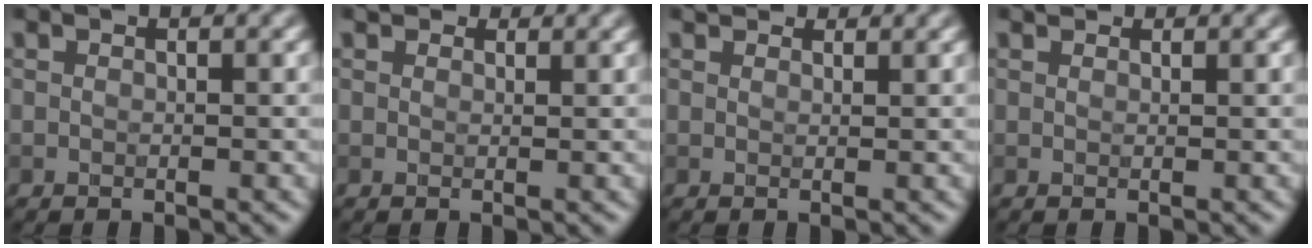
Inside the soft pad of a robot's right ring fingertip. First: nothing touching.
{"total": 1.2, "force": [1.0, 0.6, 0.3], "torque": [-0.006, -0.002, 0.004]}
{"total": 1.5, "force": [1.3, 0.6, 0.4], "torque": [-0.010, -0.001, 0.011]}
{"total": 0.7, "force": [0.6, 0.3, 0.1], "torque": [-0.002, -0.002, 0.005]}